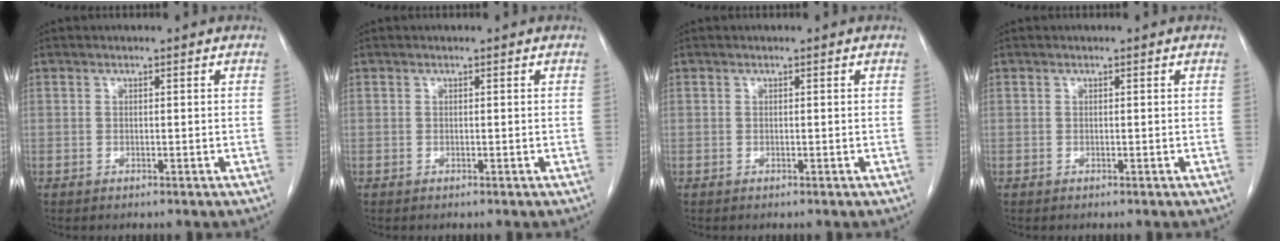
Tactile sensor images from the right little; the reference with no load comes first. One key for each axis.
{"total": 0.0}
{"total": 0.0}
{"total": 0.0}